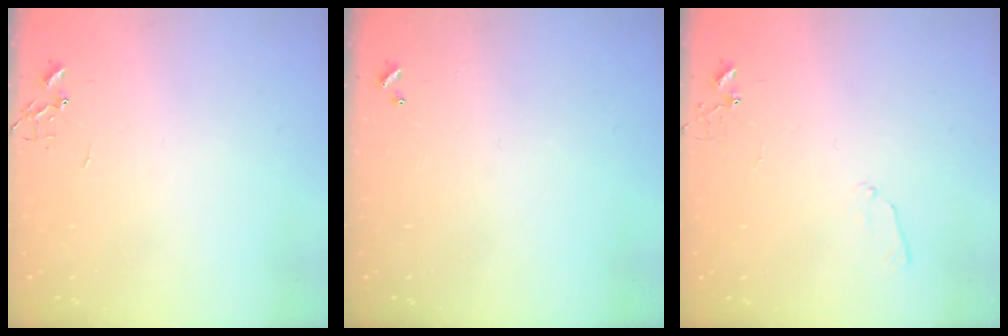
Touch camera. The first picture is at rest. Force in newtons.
{"total": 0.0}
{"total": 5.0, "press": 5.0, "slide": 0.7}